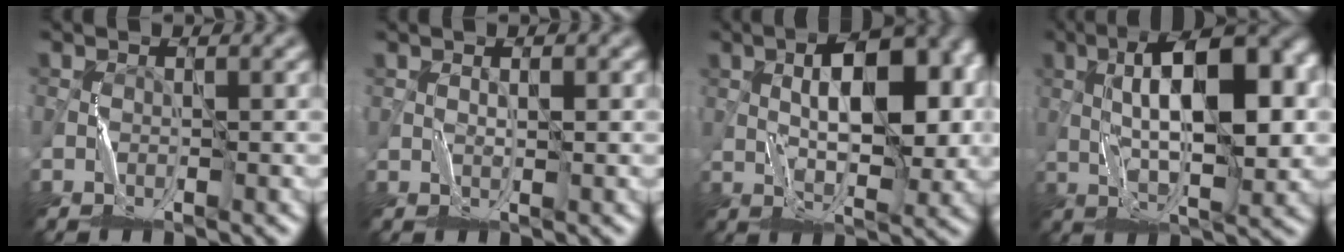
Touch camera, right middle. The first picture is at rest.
{"total": 0.8, "force": [0.6, 0.0, 0.5], "torque": [-0.004, 0.003, 0.011]}
{"total": 8.6, "force": [1.6, 3.7, 7.7], "torque": [-0.106, 0.011, 0.026]}
{"total": 12.1, "force": [1.7, 4.5, 11.1], "torque": [-0.170, 0.015, 0.027]}